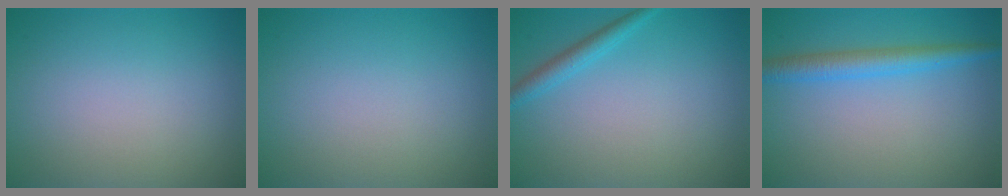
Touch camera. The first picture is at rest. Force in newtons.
{"total": 0.0}
{"total": 1.8, "press": 1.8, "slide": 0.1}
{"total": 3.1, "press": 3.1, "slide": 0.1}